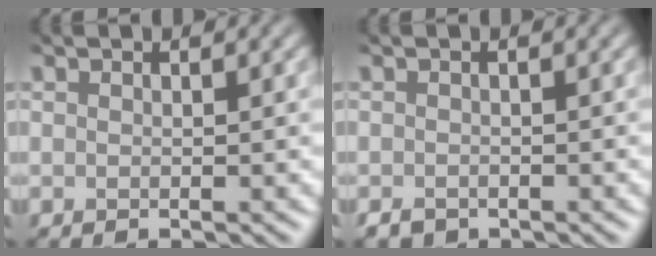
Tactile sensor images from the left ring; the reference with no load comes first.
{"total": 0.8, "force": [-0.7, 0.3, 0.2], "torque": [-0.013, 0.002, -0.001]}